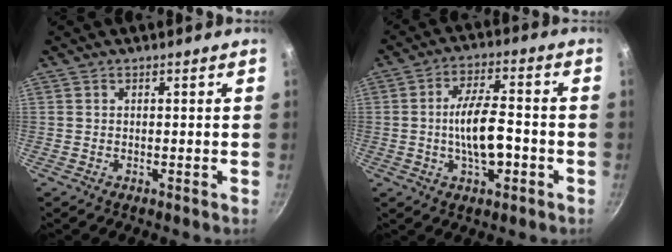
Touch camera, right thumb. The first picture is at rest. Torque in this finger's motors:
{"motor_torque": [2.30, 2.13, 1.78, -0.97, 0.63]}